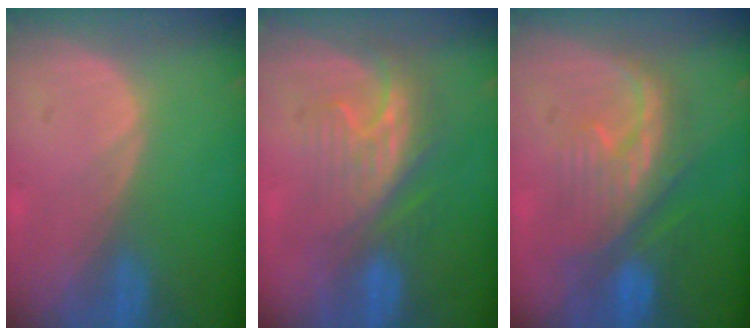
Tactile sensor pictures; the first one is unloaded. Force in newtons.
{"total": 8.6, "press": 7.5, "slide": 4.3}
{"total": 8.1, "press": 8.1, "slide": 1.0}